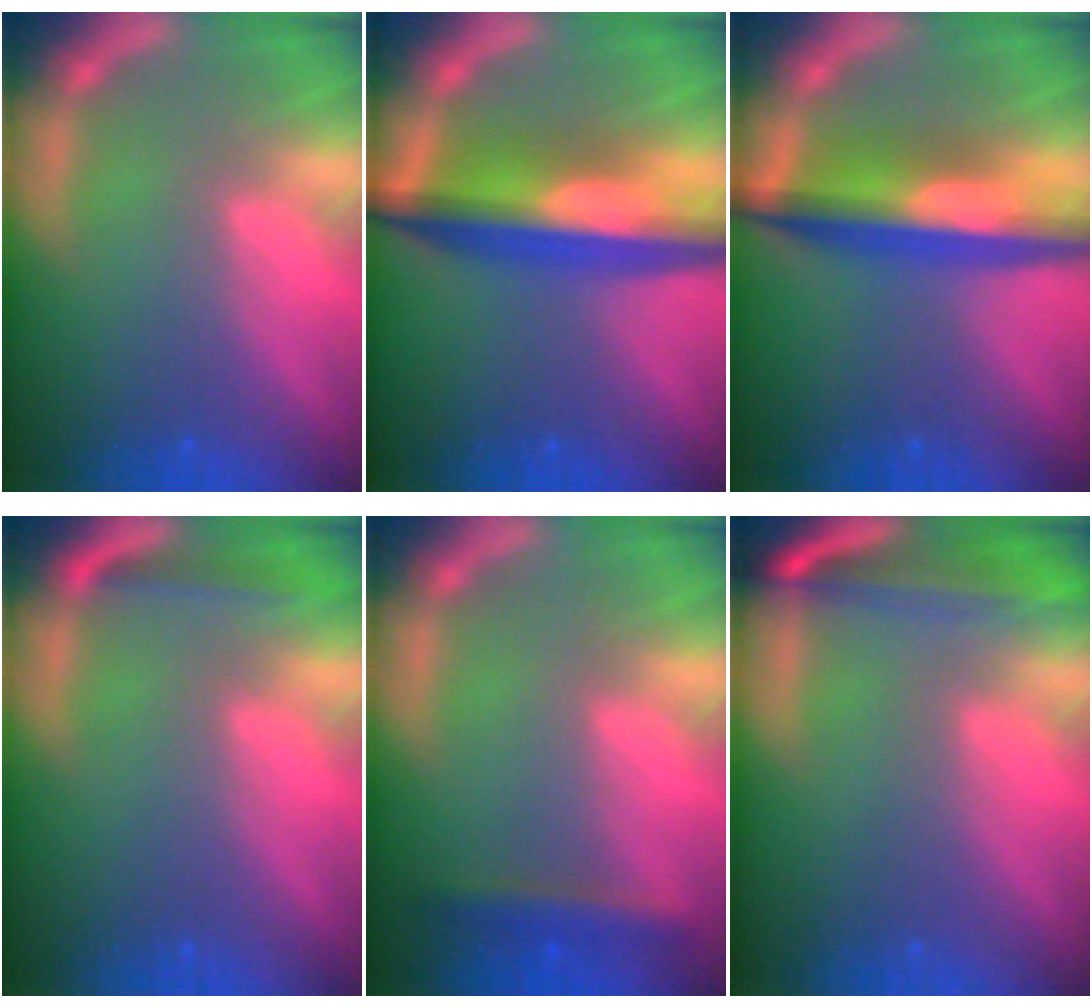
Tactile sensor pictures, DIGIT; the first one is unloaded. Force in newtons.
{"total": 8.5}
{"total": 7.6}
{"total": 1.9}
{"total": 2.4}
{"total": 6.0}